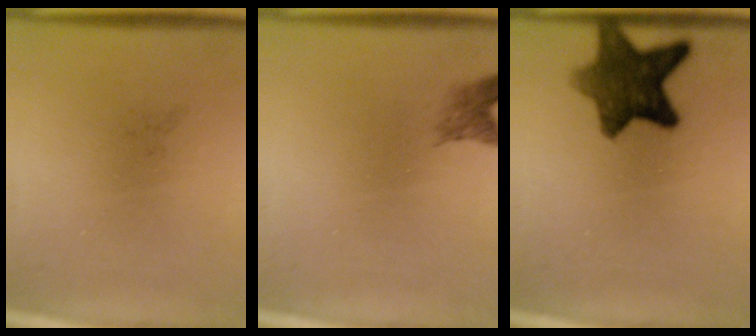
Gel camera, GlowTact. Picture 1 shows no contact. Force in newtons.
{"total": 2.0}
{"total": 10.0}